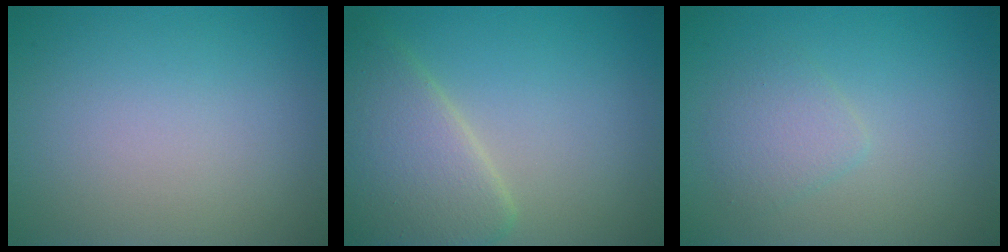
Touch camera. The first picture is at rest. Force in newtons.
{"total": 6.0, "press": 6.0, "slide": 0.3}
{"total": 1.9, "press": 1.9, "slide": 0.1}